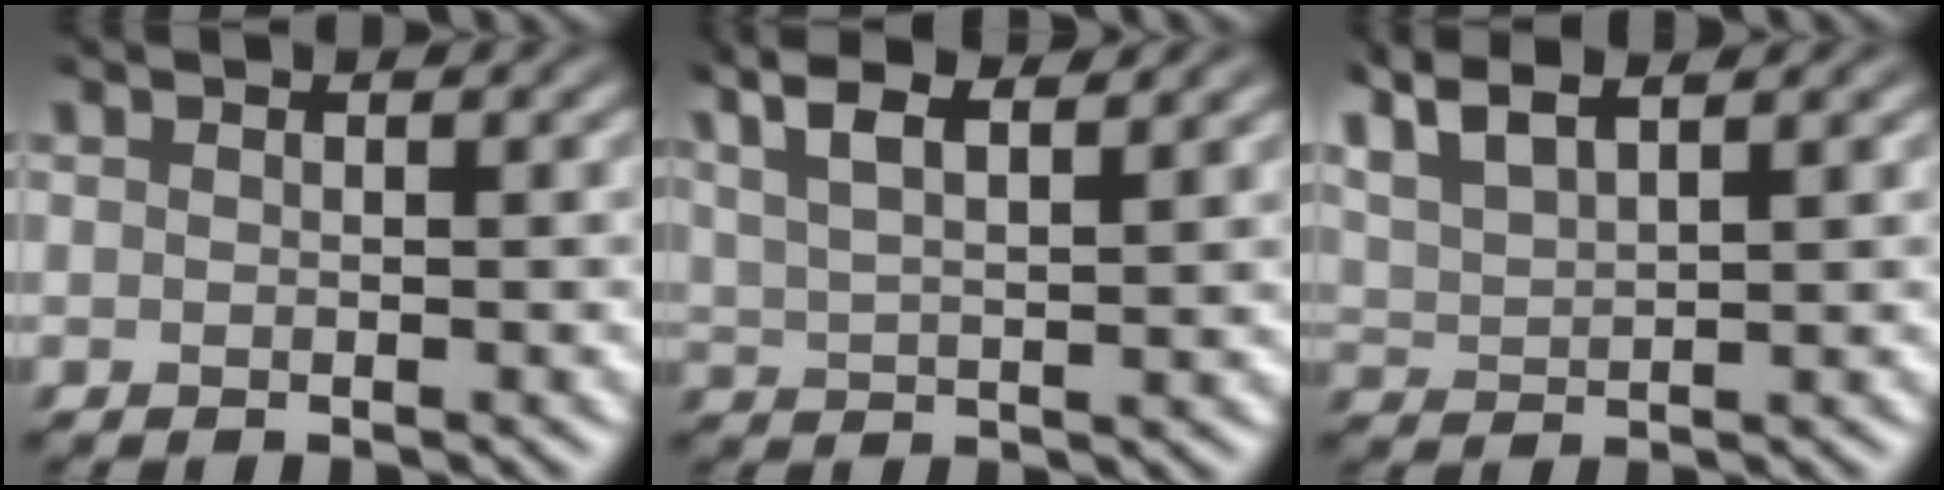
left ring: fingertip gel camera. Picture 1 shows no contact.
{"total": 6.1, "force": [4.1, 1.8, 4.1], "torque": [-0.072, 0.027, 0.052]}
{"total": 4.8, "force": [3.5, 1.4, 3.0], "torque": [-0.054, 0.025, 0.046]}